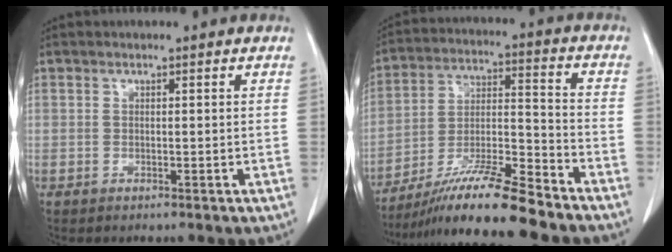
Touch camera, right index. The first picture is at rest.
{"total": 14.4, "force": [-11.8, 0.0, 8.3], "torque": [-0.147, -0.006, -0.208]}